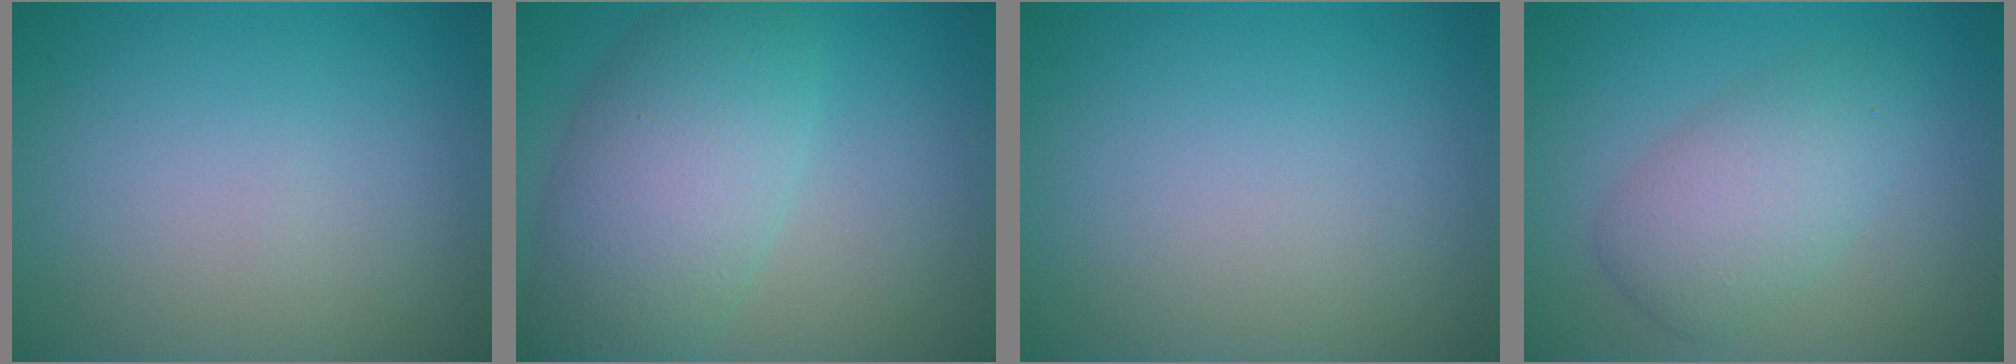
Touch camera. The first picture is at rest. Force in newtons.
{"total": 7.6, "press": 7.6, "slide": 0.4}
{"total": 0.0}
{"total": 4.3, "press": 4.3, "slide": 0.1}